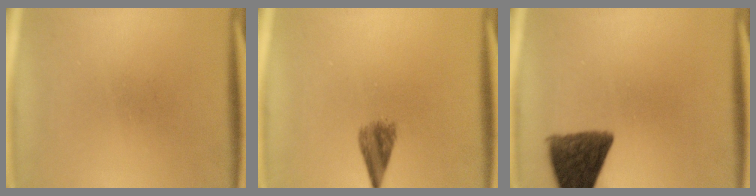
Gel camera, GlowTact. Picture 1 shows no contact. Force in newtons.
{"total": 3.5}
{"total": 10.8}